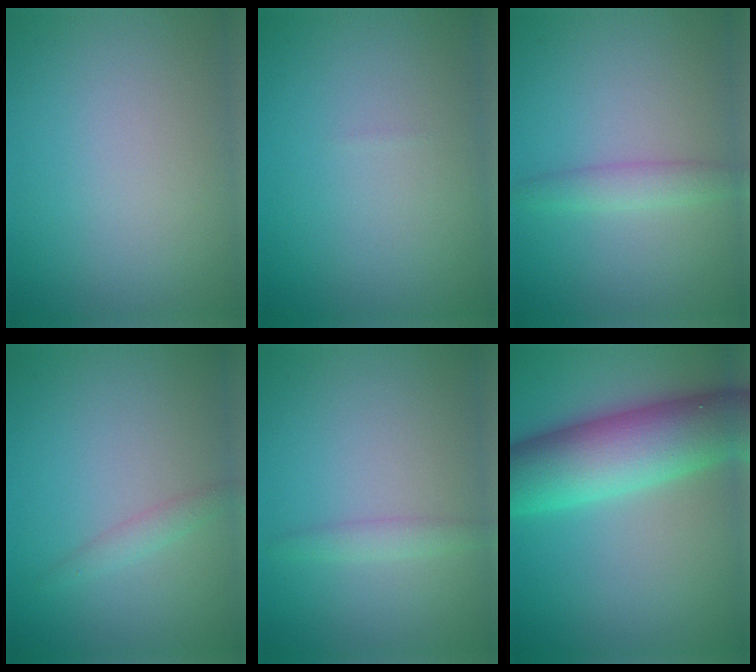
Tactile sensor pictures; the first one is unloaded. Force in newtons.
{"total": 0.0}
{"total": 1.9, "press": 1.9, "slide": 0.1}
{"total": 1.2, "press": 1.2, "slide": 0.1}
{"total": 1.3, "press": 1.3, "slide": 0.1}
{"total": 10.4, "press": 10.4, "slide": 0.2}